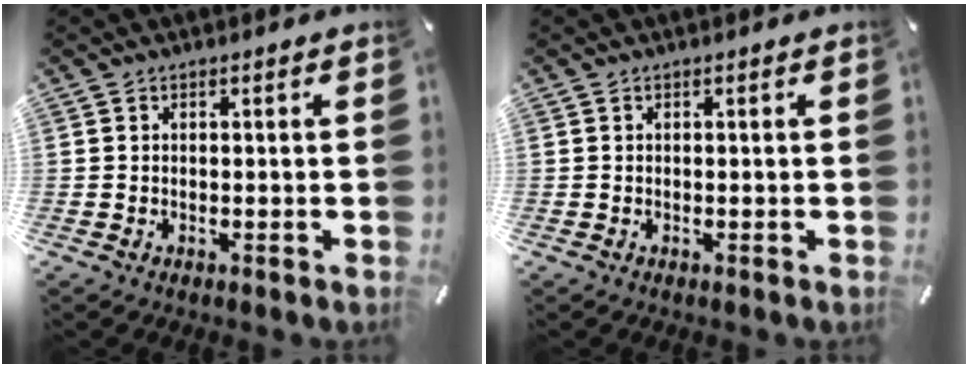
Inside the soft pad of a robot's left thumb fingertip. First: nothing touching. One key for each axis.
{"total": 0.0}